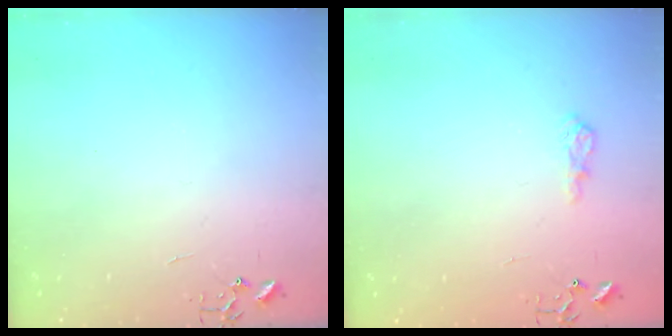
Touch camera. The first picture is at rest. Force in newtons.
{"total": 8.1, "press": 8.1, "slide": 1.0}